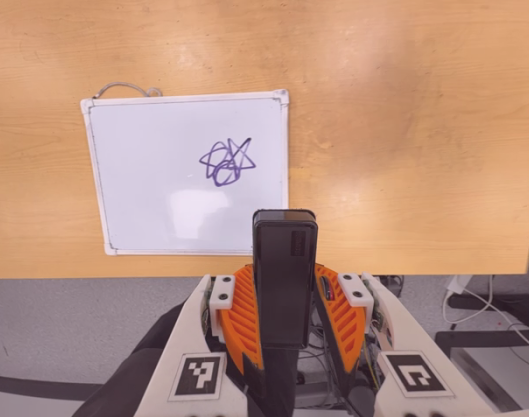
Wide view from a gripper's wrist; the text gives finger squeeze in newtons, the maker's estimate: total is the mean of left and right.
{"total": 3.7, "left": 2.2, "right": 5.3}